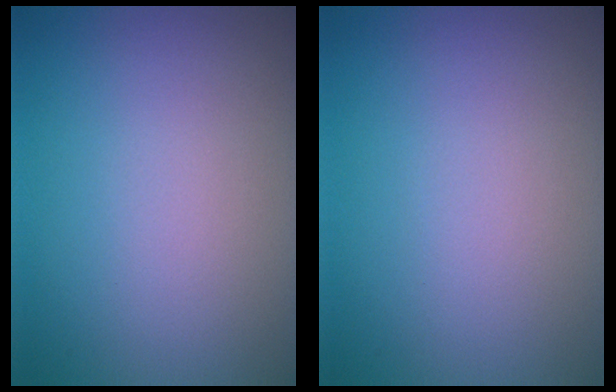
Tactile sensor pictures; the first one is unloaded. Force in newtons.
{"total": 0.0}